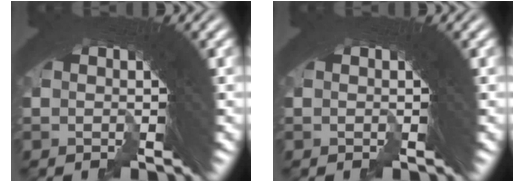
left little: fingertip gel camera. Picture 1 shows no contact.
{"total": 0.0}